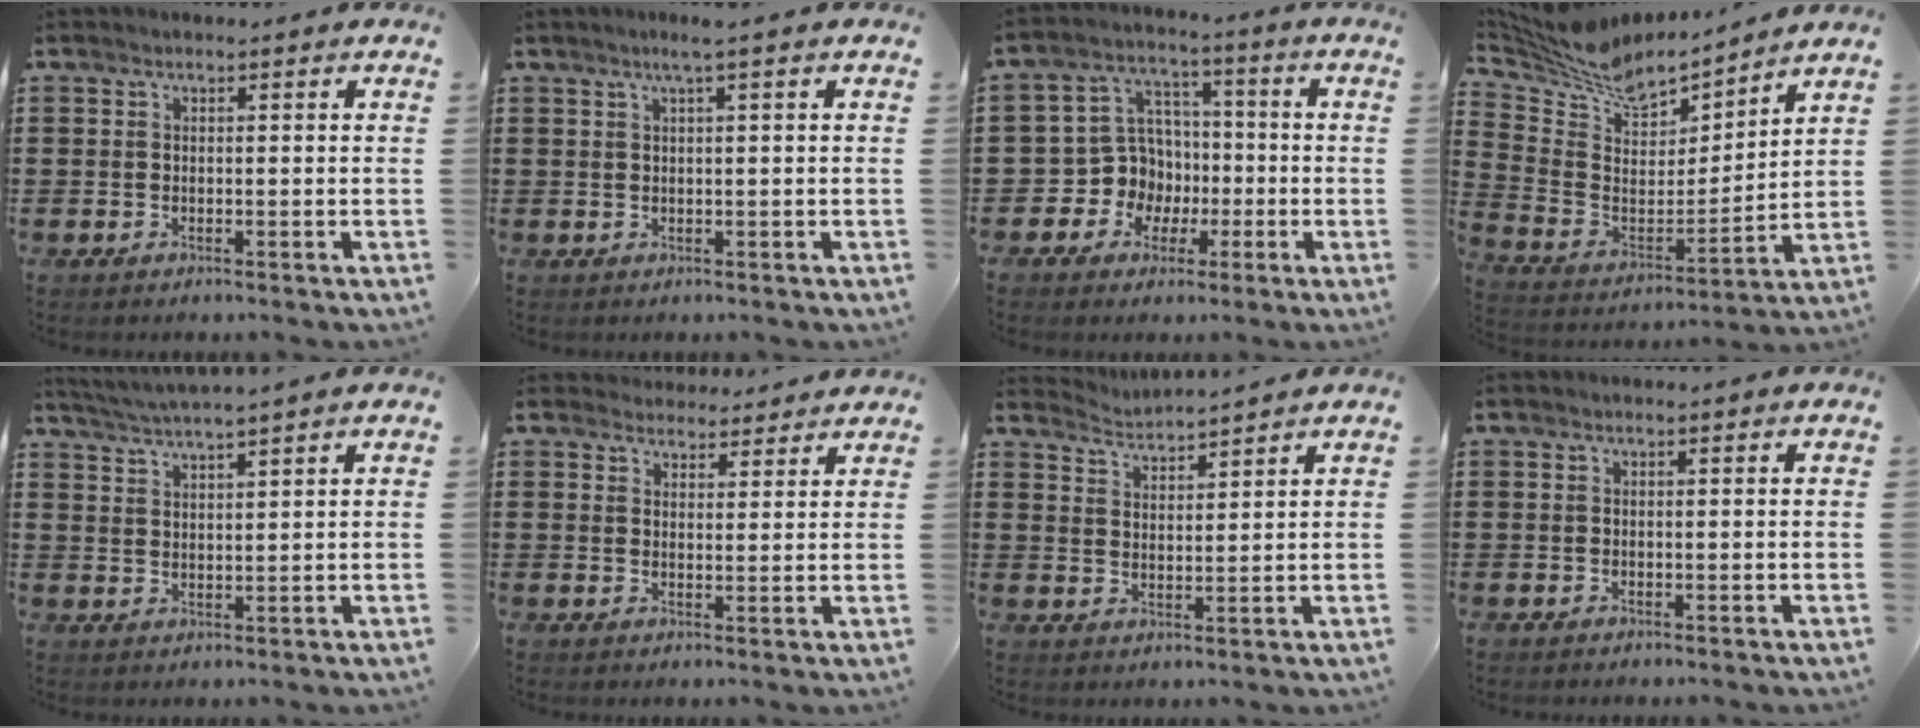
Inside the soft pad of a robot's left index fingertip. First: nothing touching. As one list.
[{"total": 1.9, "force": [0.9, -0.3, 1.7], "torque": [-0.031, -0.002, 0.015]}, {"total": 8.6, "force": [-1.2, 8.2, 2.3], "torque": [-0.092, 0.004, -0.019]}, {"total": 8.2, "force": [6.8, 3.3, 3.1], "torque": [-0.098, -0.039, 0.120]}, {"total": 3.2, "force": [3.0, -0.7, 0.9], "torque": [-0.027, -0.011, 0.053]}, {"total": 3.2, "force": [3.1, 0.8, -0.1], "torque": [-0.010, -0.007, 0.060]}, {"total": 2.7, "force": [2.6, -0.6, -0.5], "torque": [-0.001, -0.018, 0.047]}, {"total": 0.0}]